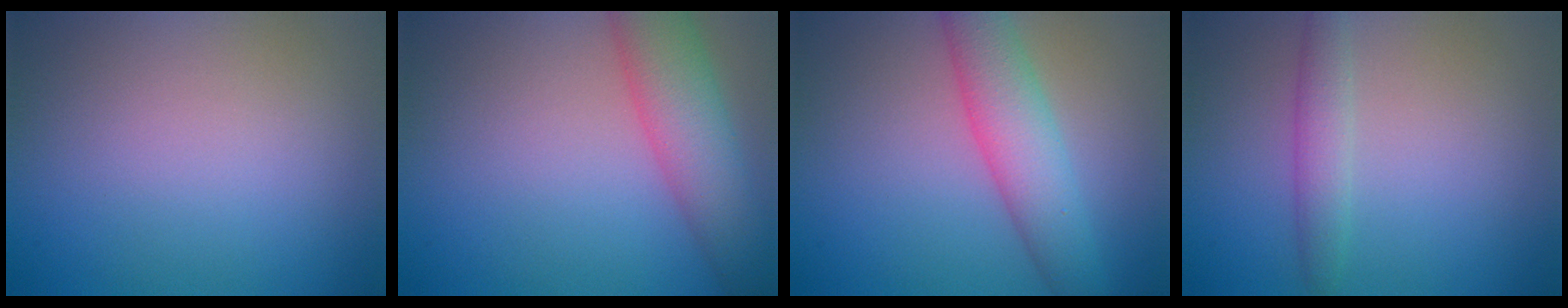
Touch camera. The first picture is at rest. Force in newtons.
{"total": 6.8, "press": 6.8, "slide": 0.4}
{"total": 5.4, "press": 5.4, "slide": 0.4}
{"total": 2.1, "press": 2.1, "slide": 0.1}